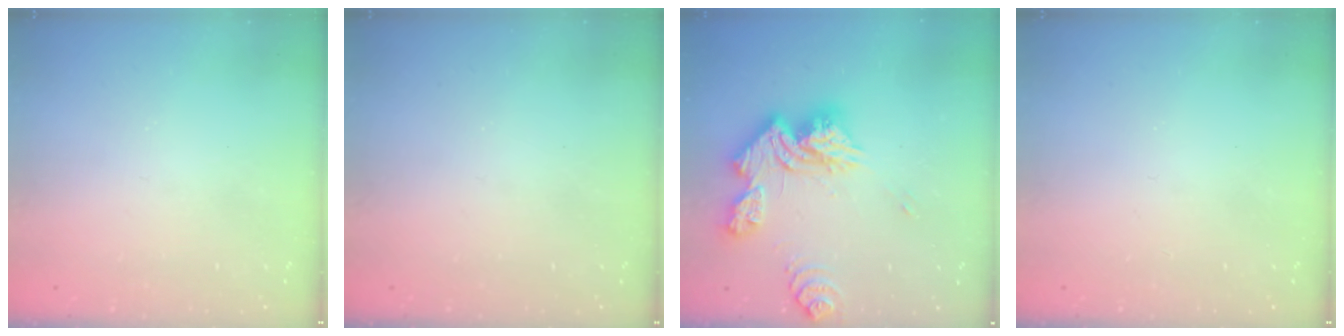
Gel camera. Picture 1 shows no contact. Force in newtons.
{"total": 0.0}
{"total": 18.7, "press": 18.6, "slide": 1.9}
{"total": 0.0}